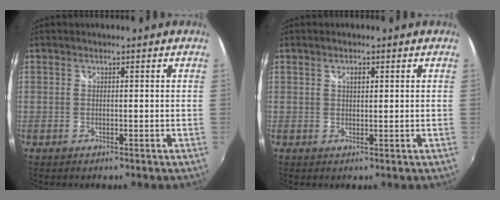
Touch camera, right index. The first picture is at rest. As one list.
[{"total": 1.4, "force": [0.7, 0.7, 1.0], "torque": [-0.016, 0.002, 0.011]}]